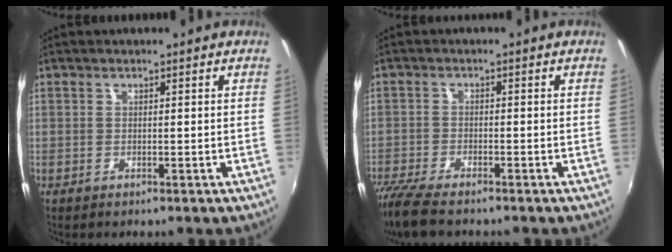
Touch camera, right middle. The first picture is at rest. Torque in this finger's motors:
{"motor_torque": [0.90, -0.86, 0.09, 0.07]}